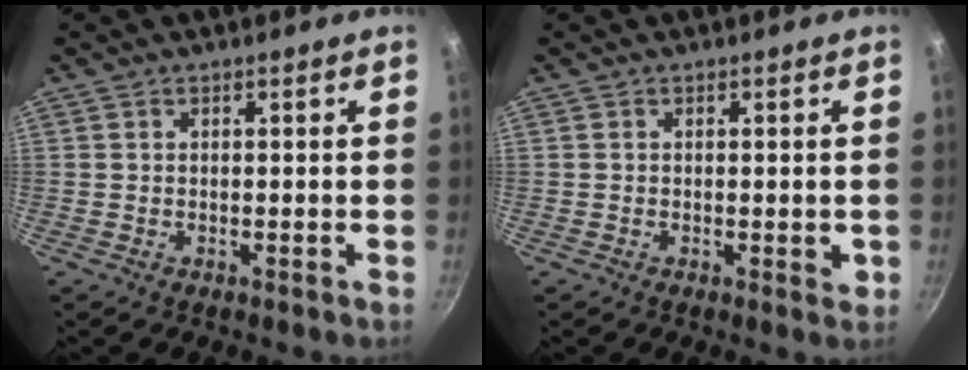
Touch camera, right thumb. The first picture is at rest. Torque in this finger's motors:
{"motor_torque": [0.39, 0.16, 0.47, -0.28, 0.00]}